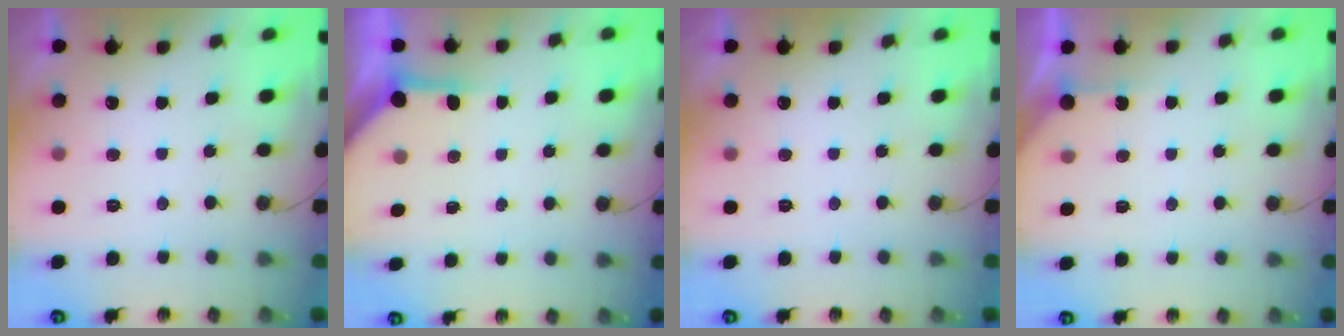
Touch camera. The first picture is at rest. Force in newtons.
{"total": 3.9, "press": 3.8, "slide": 0.4}
{"total": 0.0}
{"total": 2.9, "press": 2.9, "slide": 0.3}